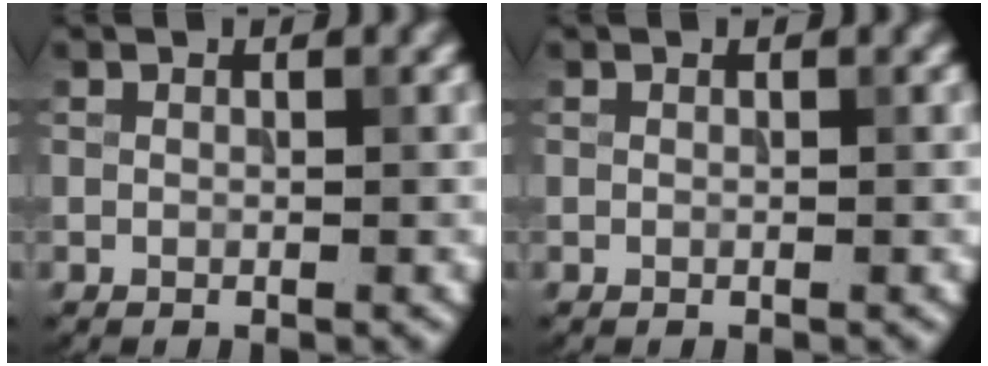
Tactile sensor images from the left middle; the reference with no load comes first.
{"total": 0.0}